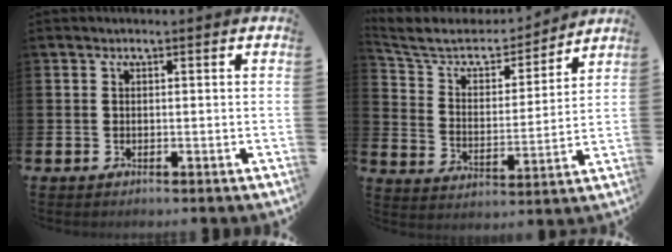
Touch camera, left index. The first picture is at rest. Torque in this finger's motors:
{"motor_torque": [0.56, -0.68, -0.05, 0.09]}